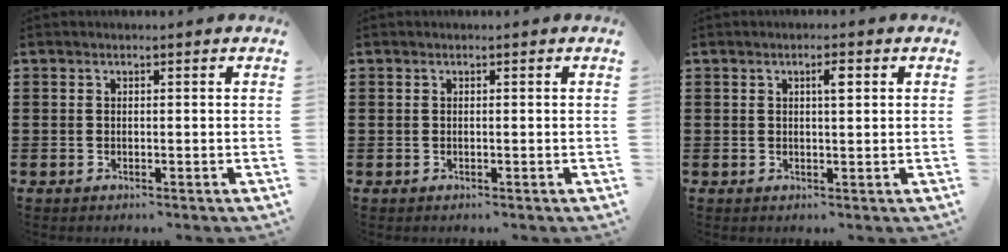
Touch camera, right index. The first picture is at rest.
{"total": 0.0}
{"total": 2.4, "force": [0.8, 0.6, 2.2], "torque": [-0.035, 0.003, 0.010]}